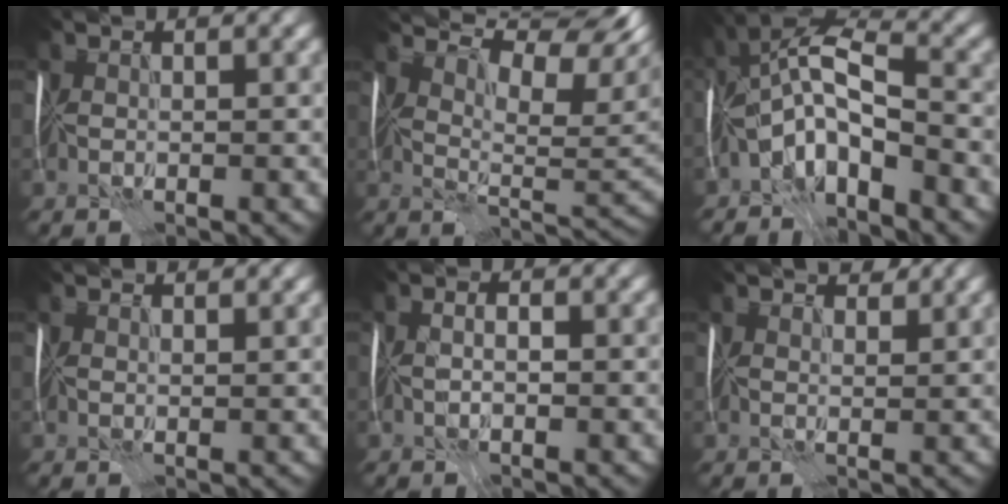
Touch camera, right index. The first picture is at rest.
{"total": 11.1, "force": [7.2, 3.4, 7.8], "torque": [-0.128, 0.014, 0.108]}
{"total": 7.9, "force": [-3.6, 3.1, 6.3], "torque": [-0.108, 0.013, -0.078]}
{"total": 2.6, "force": [2.2, 0.7, 1.1], "torque": [-0.016, 0.007, 0.017]}
{"total": 1.8, "force": [-0.8, 1.0, 1.2], "torque": [-0.006, 0.005, -0.018]}
{"total": 2.7, "force": [2.2, 1.0, 1.3], "torque": [-0.016, 0.000, 0.021]}